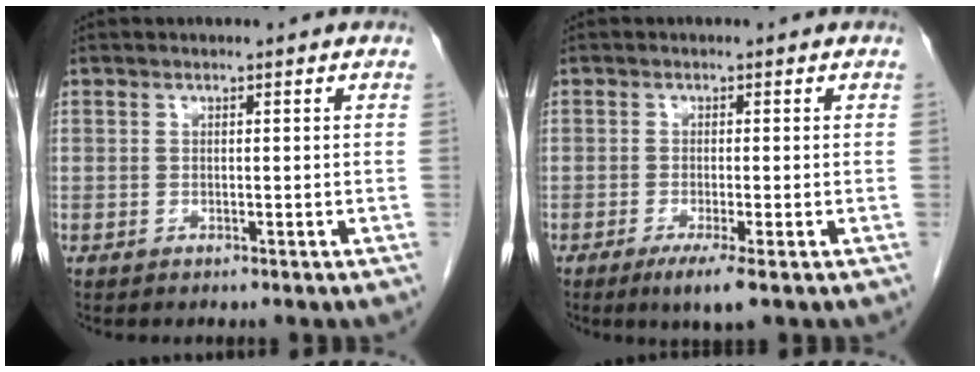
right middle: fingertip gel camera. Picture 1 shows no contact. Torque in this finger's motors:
{"motor_torque": [0.90, -0.44, 0.32, 0.07]}